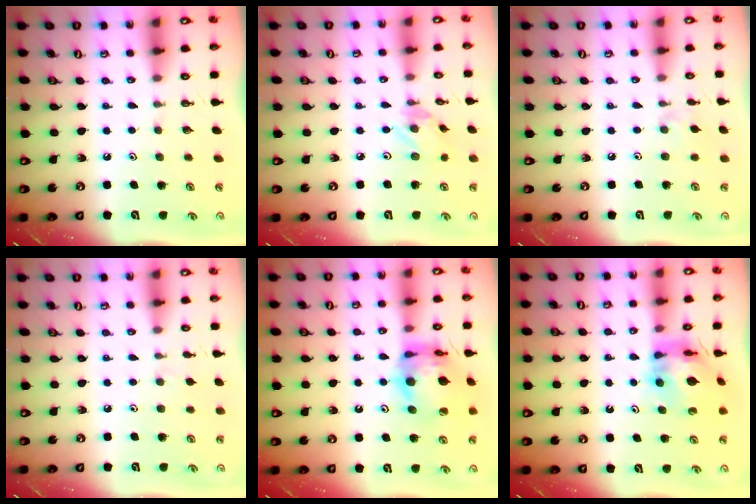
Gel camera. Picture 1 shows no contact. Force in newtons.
{"total": 2.1, "press": 2.1, "slide": 0.1}
{"total": 2.4, "press": 2.4, "slide": 0.4}
{"total": 3.8, "press": 3.7, "slide": 0.7}
{"total": 15.4, "press": 15.3, "slide": 1.6}
{"total": 12.0, "press": 11.9, "slide": 1.6}